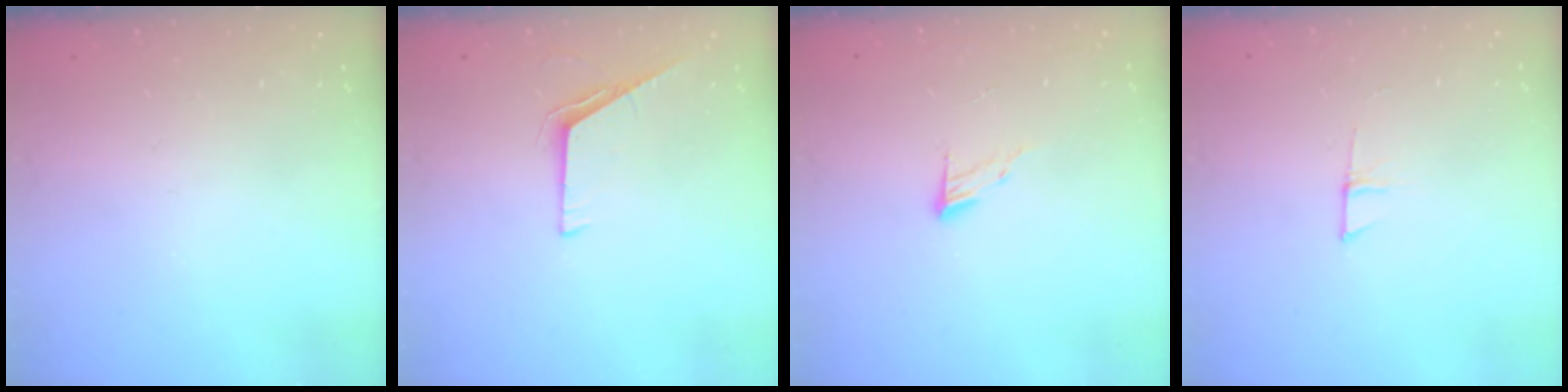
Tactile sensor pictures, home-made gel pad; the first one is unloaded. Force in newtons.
{"total": 5.4, "press": 5.3, "slide": 0.6}
{"total": 4.6, "press": 4.5, "slide": 0.5}
{"total": 4.0, "press": 4.0, "slide": 0.4}